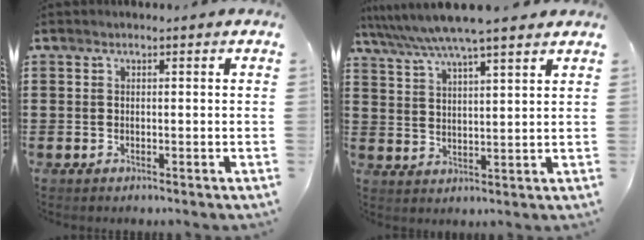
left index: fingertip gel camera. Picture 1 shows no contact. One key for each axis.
{"total": 6.5, "fx": 5.7, "fy": -0.1, "fz": 3.2, "tx": -0.081, "ty": -0.024, "tz": 0.097}